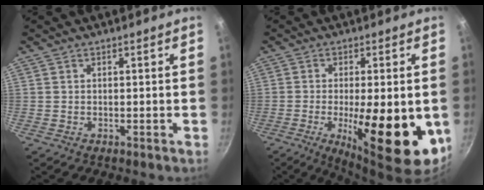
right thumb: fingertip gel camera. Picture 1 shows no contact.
{"total": 17.7, "force": [-4.0, 5.7, 16.2], "torque": [-0.223, -0.004, -0.049]}